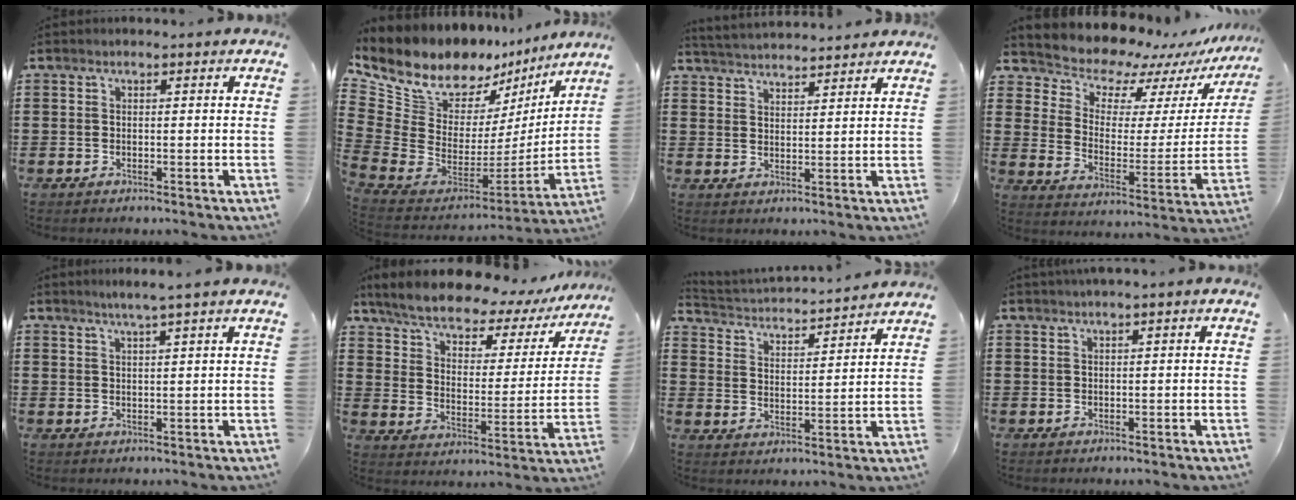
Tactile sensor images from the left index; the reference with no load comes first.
{"total": 10.4, "force": [8.4, 5.6, 2.6], "torque": [-0.089, -0.080, 0.149]}
{"total": 3.2, "force": [3.2, -0.2, -0.1], "torque": [-0.011, -0.016, 0.057]}
{"total": 7.5, "force": [7.1, 2.3, 0.2], "torque": [-0.046, -0.066, 0.121]}
{"total": 2.4, "force": [1.9, -0.7, 1.4], "torque": [-0.030, -0.003, 0.033]}
{"total": 6.5, "force": [5.6, 1.6, 2.9], "torque": [-0.085, -0.038, 0.092]}
{"total": 2.9, "force": [2.9, 0.0, 0.1], "torque": [-0.023, -0.030, 0.042]}
{"total": 0.9, "force": [0.5, -0.1, 0.7], "torque": [-0.011, -0.002, 0.011]}